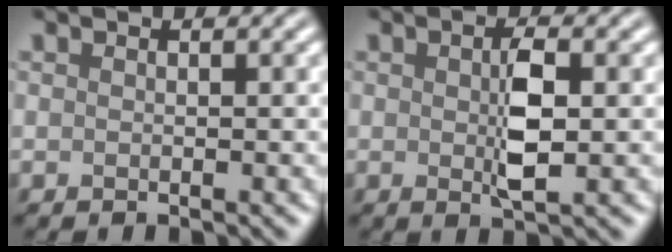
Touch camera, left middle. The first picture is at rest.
{"total": 3.2, "force": [0.1, 1.1, 3.0], "torque": [-0.058, -0.002, 0.003]}